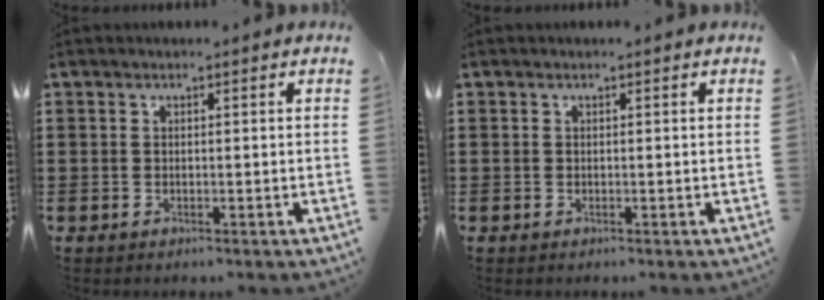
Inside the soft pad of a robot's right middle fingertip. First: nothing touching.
{"total": 0.0}